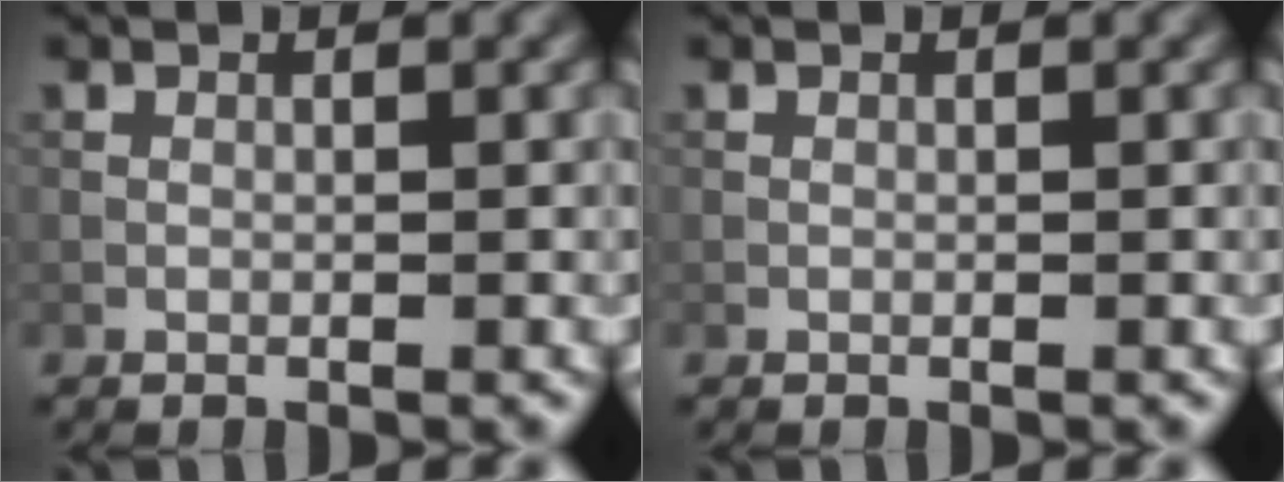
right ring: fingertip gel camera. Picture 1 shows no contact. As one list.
[{"total": 0.0}]